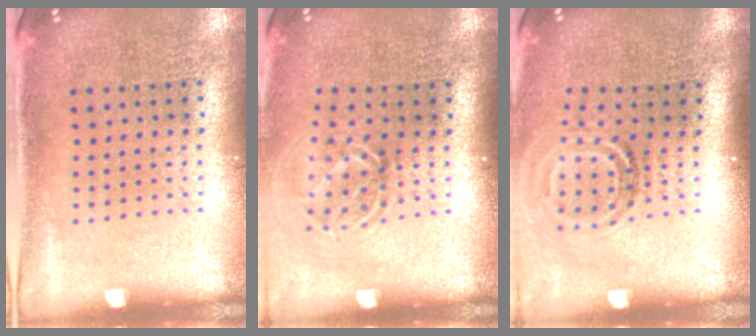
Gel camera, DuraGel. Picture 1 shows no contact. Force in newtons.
{"total": 1.7, "press": 1.2, "slide": 1.2}
{"total": 1.9, "press": 1.2, "slide": 1.5}